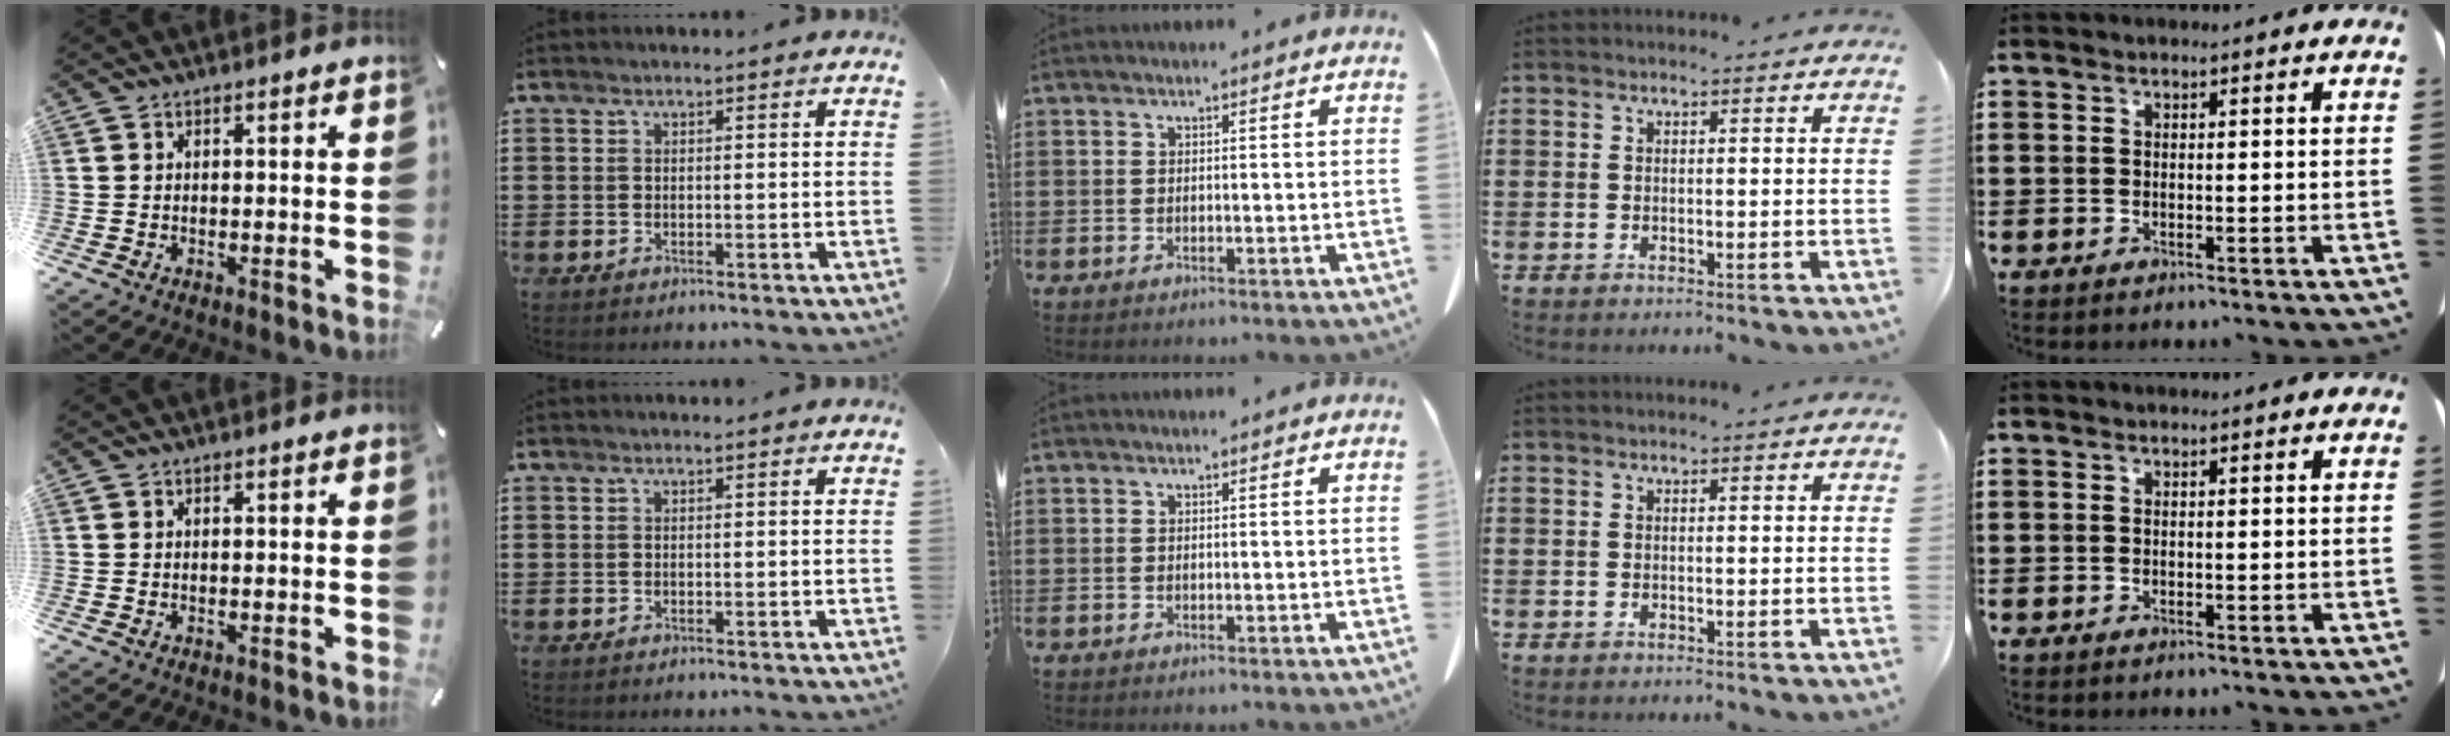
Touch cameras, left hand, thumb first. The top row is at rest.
{}